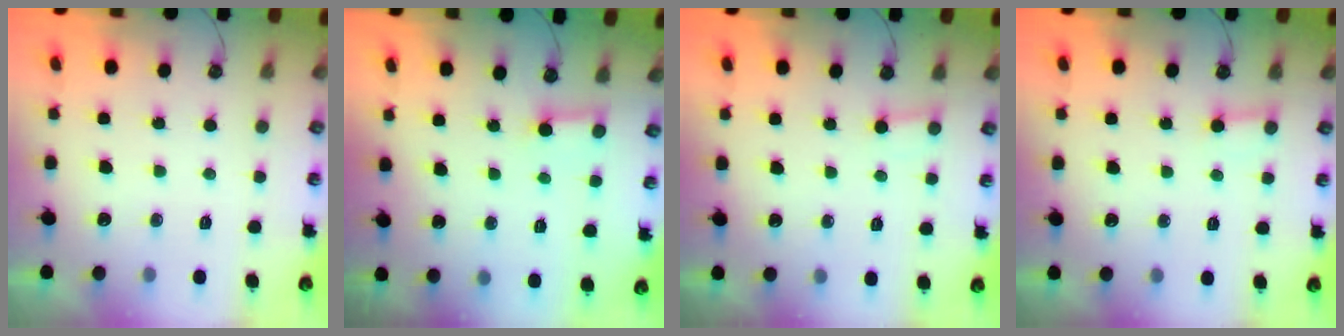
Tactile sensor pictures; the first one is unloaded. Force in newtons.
{"total": 3.4, "press": 3.4, "slide": 0.5}
{"total": 2.9, "press": 2.9, "slide": 0.2}
{"total": 3.7, "press": 3.7, "slide": 0.3}